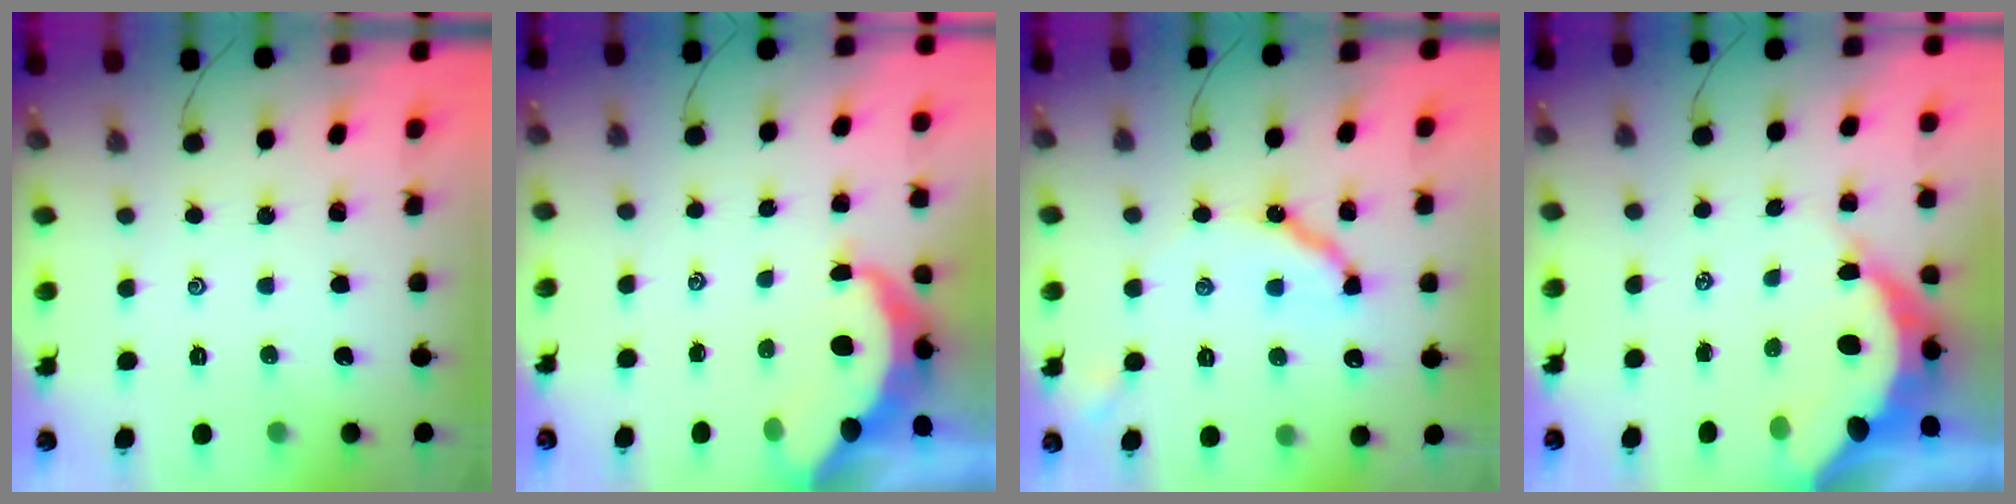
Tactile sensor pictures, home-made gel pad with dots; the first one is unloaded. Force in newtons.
{"total": 8.3, "press": 8.2, "slide": 1.3}
{"total": 10.0, "press": 10.0, "slide": 1.3}
{"total": 13.9, "press": 13.8, "slide": 1.6}